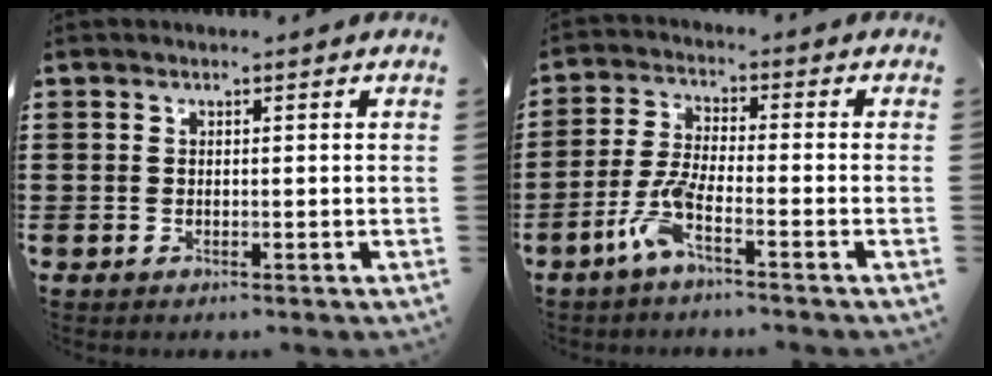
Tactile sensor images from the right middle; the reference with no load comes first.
{"total": 5.7, "force": [-3.3, 1.0, 4.6], "torque": [-0.109, -0.010, -0.067]}